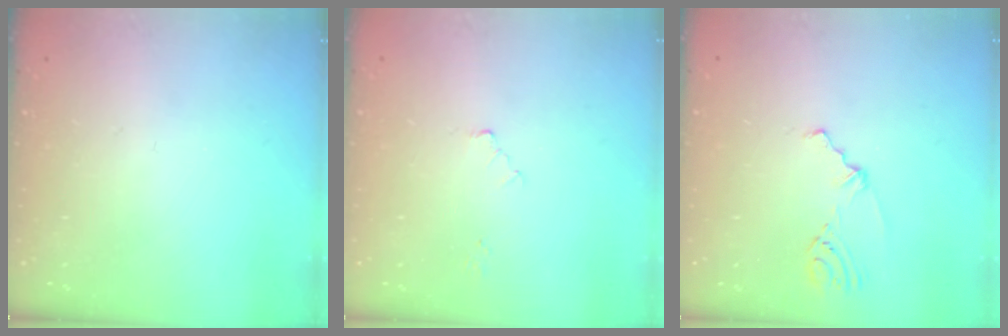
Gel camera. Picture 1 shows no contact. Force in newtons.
{"total": 2.0, "press": 2.0, "slide": 0.3}
{"total": 2.3, "press": 1.7, "slide": 1.5}